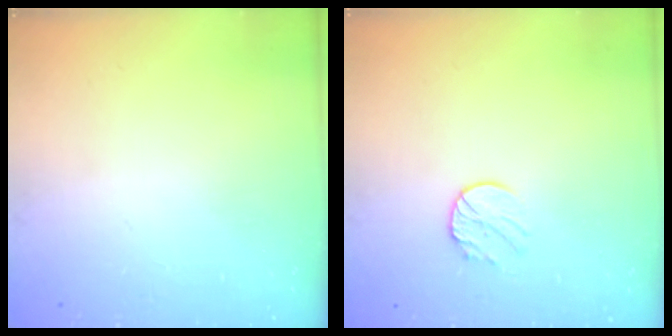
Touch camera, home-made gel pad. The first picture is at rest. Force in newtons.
{"total": 8.0, "press": 8.0, "slide": 0.8}